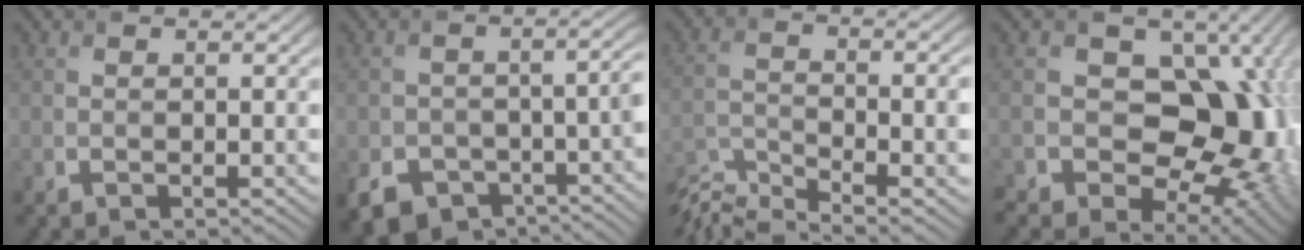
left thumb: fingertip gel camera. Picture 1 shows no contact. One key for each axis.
{"total": 9.5, "fx": -5.4, "fy": 5.8, "fz": 5.2, "tx": -0.087, "ty": -0.033, "tz": -0.083}
{"total": 10.0, "fx": -7.4, "fy": 2.5, "fz": 6.3, "tx": -0.124, "ty": -0.019, "tz": -0.133}
{"total": 17.5, "fx": -1.7, "fy": 13.6, "fz": 10.9, "tx": -0.165, "ty": 0.004, "tz": -0.035}